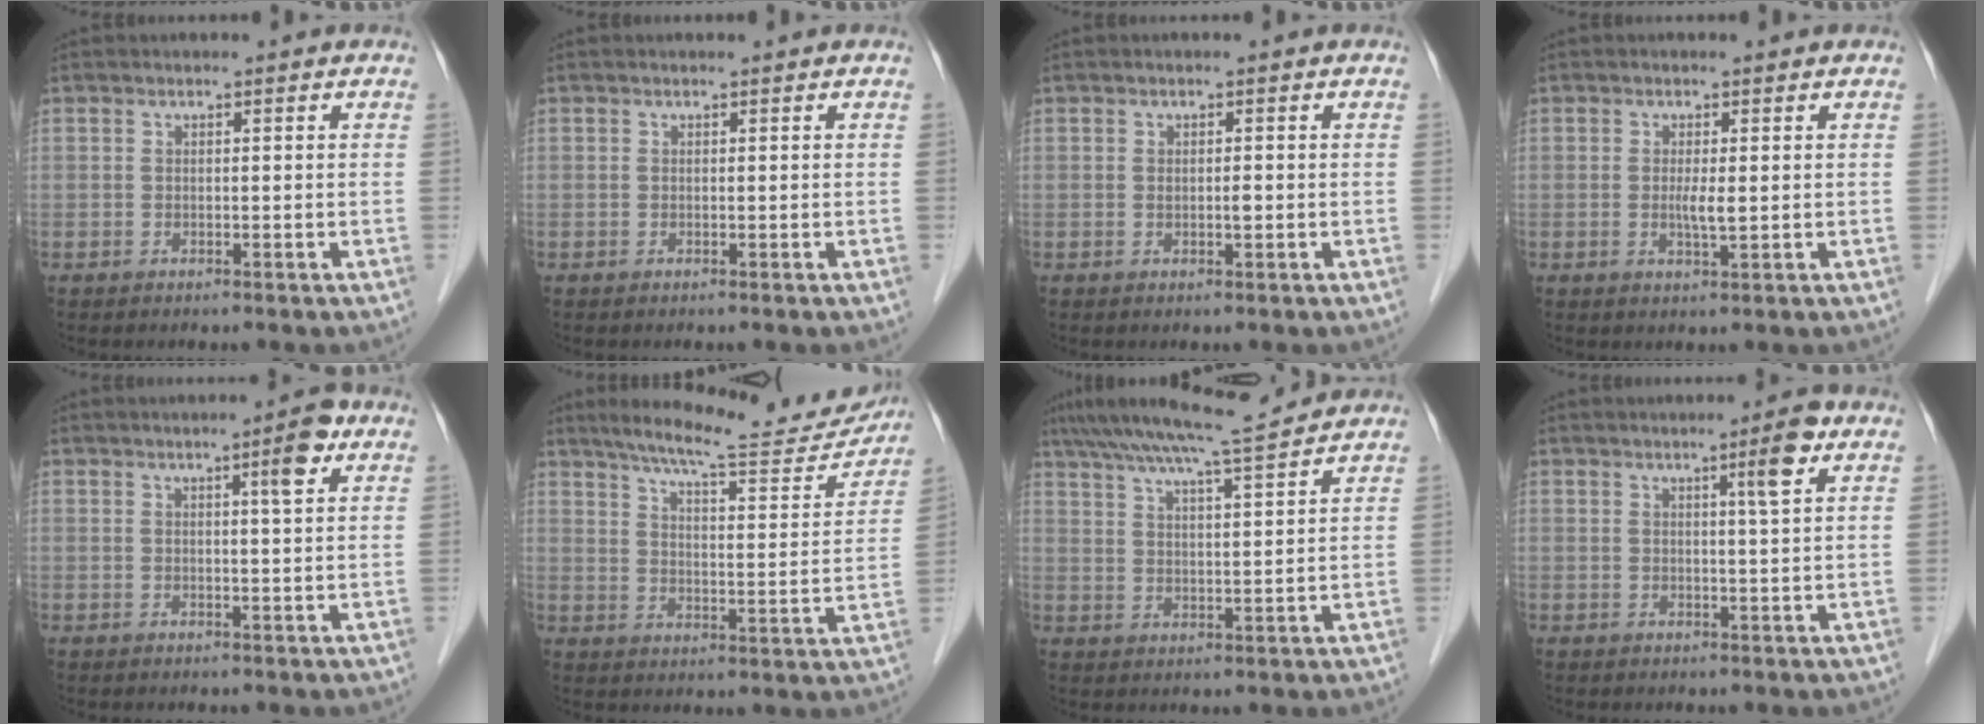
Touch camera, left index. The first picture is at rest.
{"total": 0.0}
{"total": 0.9, "force": [-0.3, 0.2, 0.8], "torque": [-0.015, -0.004, -0.004]}
{"total": 2.1, "force": [-0.1, 0.1, 2.1], "torque": [-0.044, -0.007, -0.002]}
{"total": 3.8, "force": [1.9, 0.0, 3.3], "torque": [-0.046, -0.001, 0.026]}
{"total": 15.4, "force": [14.2, 1.7, 5.8], "torque": [-0.085, -0.017, 0.192]}
{"total": 10.9, "force": [9.7, -0.6, 5.1], "torque": [-0.091, 0.012, 0.150]}
{"total": 4.0, "force": [2.0, -0.5, 3.4], "torque": [-0.055, -0.003, 0.032]}